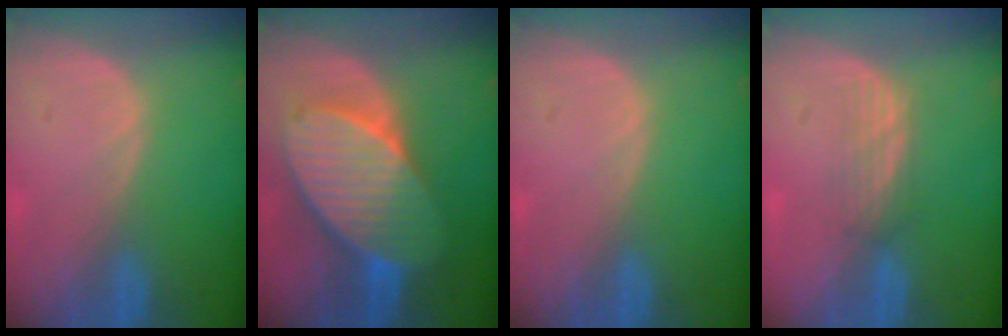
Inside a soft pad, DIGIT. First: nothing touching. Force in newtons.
{"total": 10.7, "press": 10.7, "slide": 0.6}
{"total": 0.0}
{"total": 2.9, "press": 2.6, "slide": 1.2}